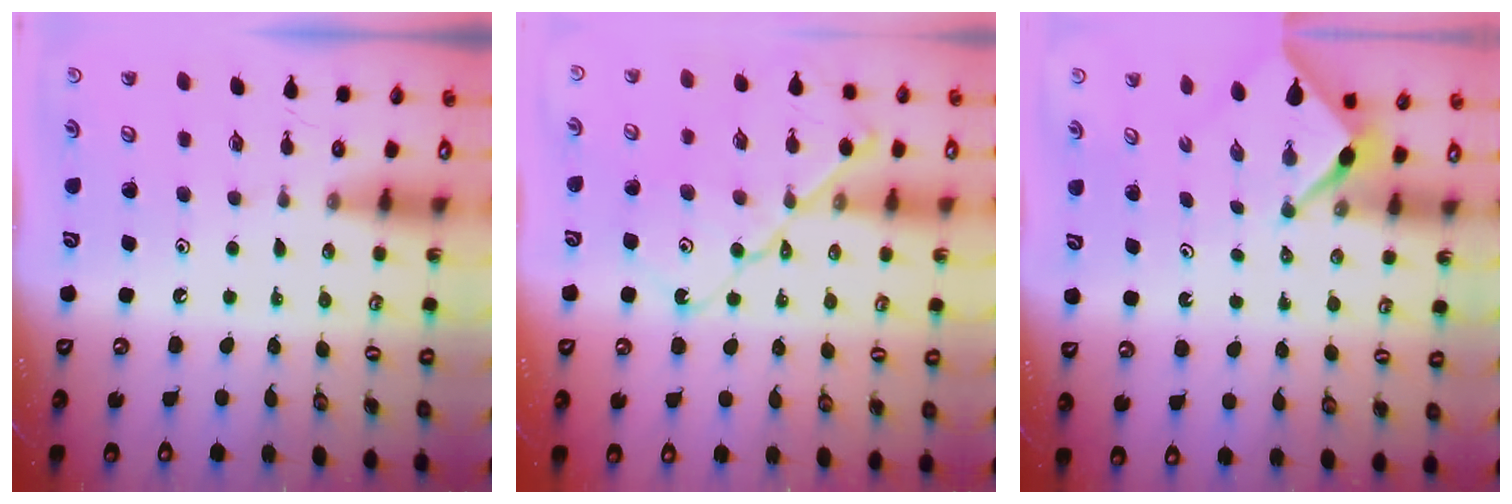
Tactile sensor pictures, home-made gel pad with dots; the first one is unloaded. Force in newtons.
{"total": 14.0, "press": 13.9, "slide": 1.5}
{"total": 2.1, "press": 2.1, "slide": 0.3}